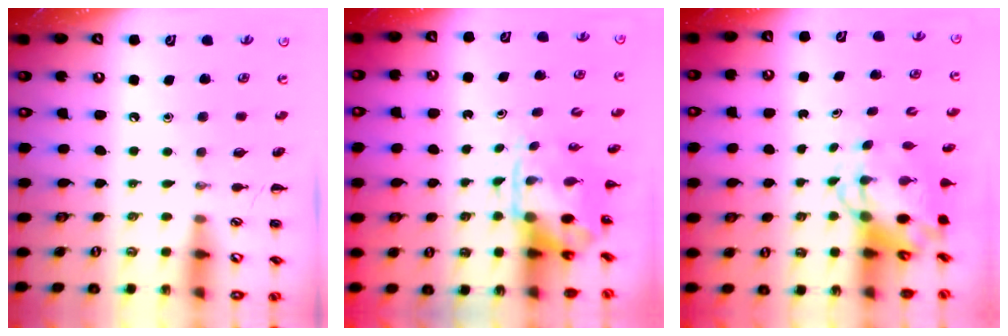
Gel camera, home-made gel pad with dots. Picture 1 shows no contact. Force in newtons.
{"total": 3.7, "press": 3.6, "slide": 0.9}
{"total": 5.4, "press": 5.1, "slide": 1.7}